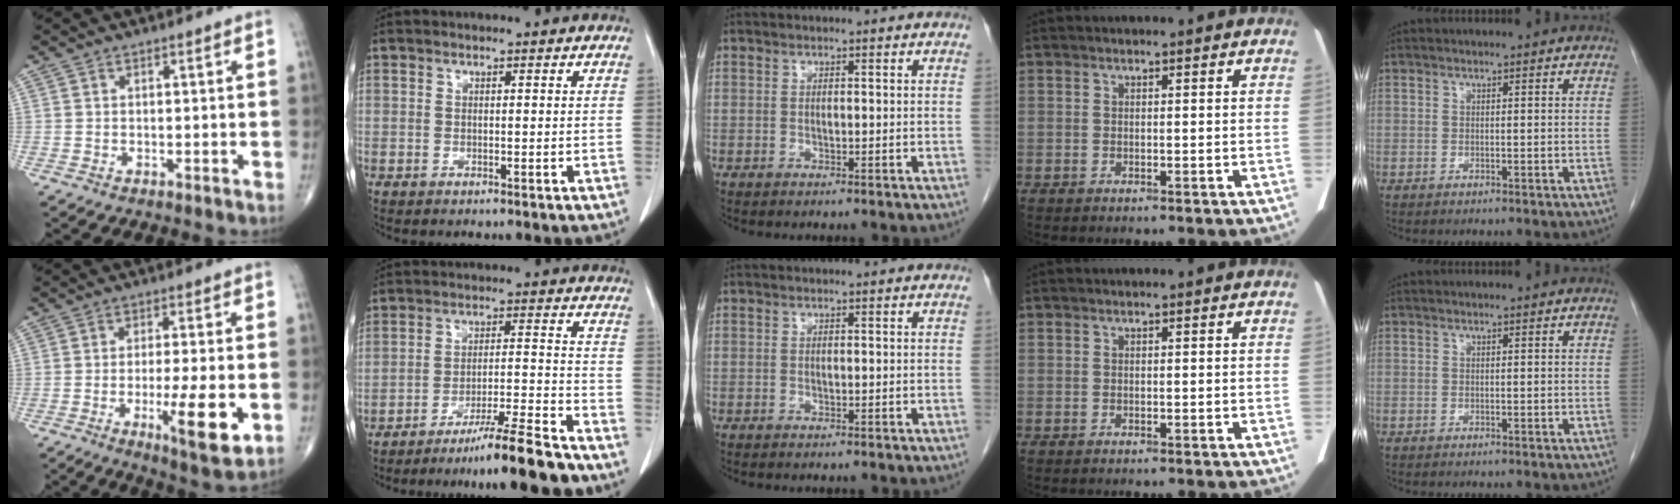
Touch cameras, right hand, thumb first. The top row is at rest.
{"thumb": {"total": 11.1, "force": [-3.1, 2.1, 10.4], "torque": [-0.165, -0.013, -0.045]}, "index": {"total": 10.2, "force": [-8.5, -1.2, 5.6], "torque": [-0.076, -0.010, -0.143]}}